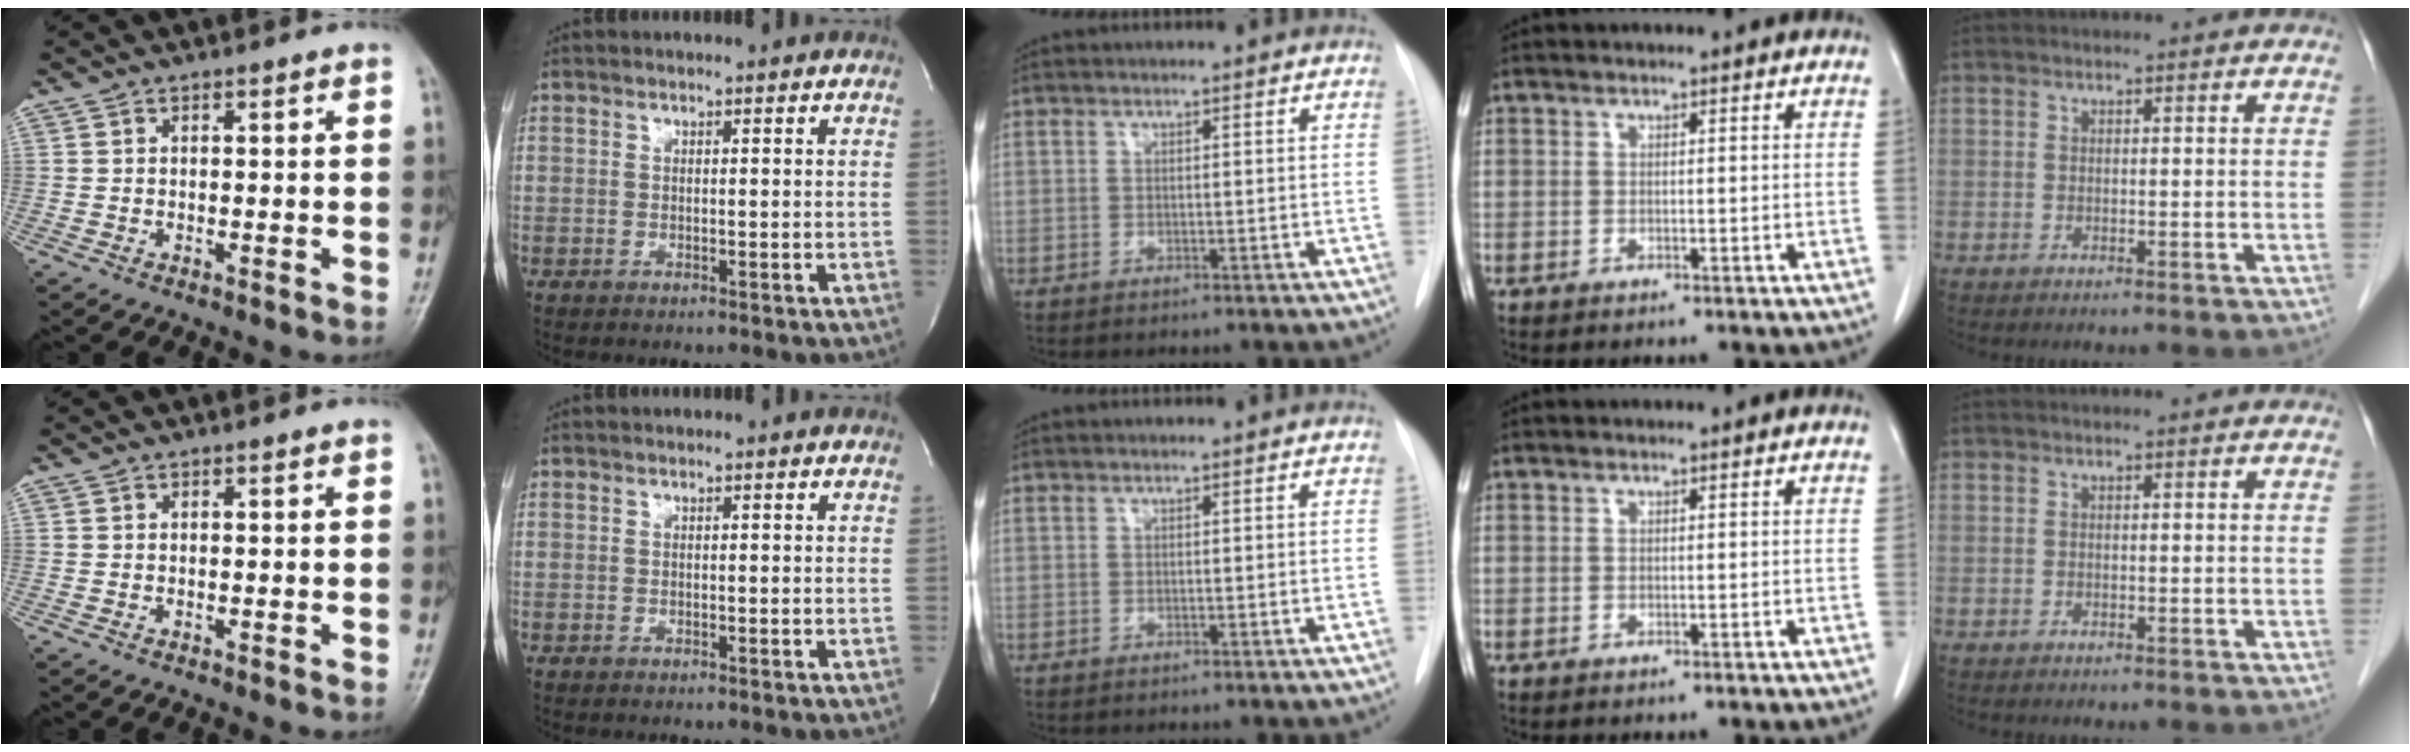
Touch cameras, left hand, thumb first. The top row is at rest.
{}